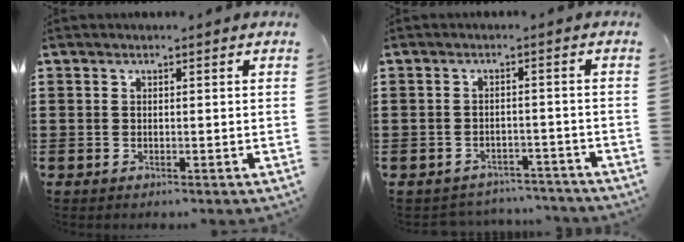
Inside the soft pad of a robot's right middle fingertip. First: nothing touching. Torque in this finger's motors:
{"motor_torque": [0.00, 0.00, 0.00, 0.00]}